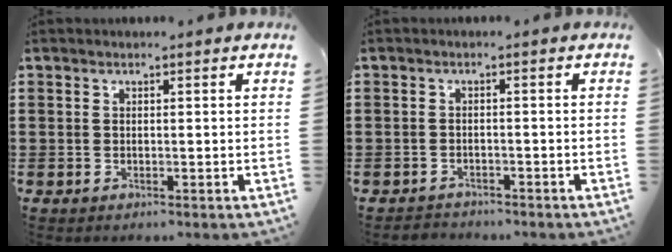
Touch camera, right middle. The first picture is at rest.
{"total": 1.5, "force": [-1.5, 0.4, -0.2], "torque": [-0.001, 0.002, -0.035]}